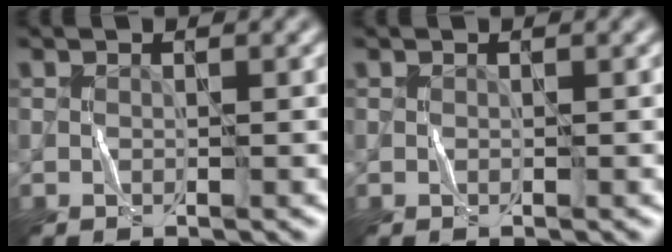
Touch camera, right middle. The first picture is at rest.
{"total": 0.0}